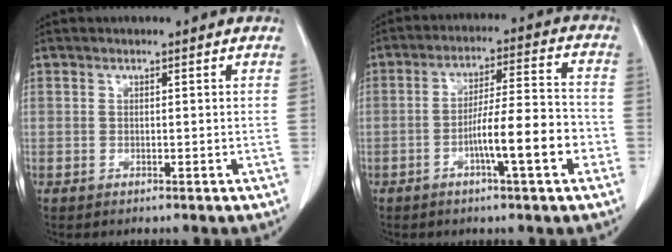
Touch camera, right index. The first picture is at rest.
{"total": 10.2, "force": [-3.7, 0.8, 9.5], "torque": [-0.153, 0.013, -0.058]}